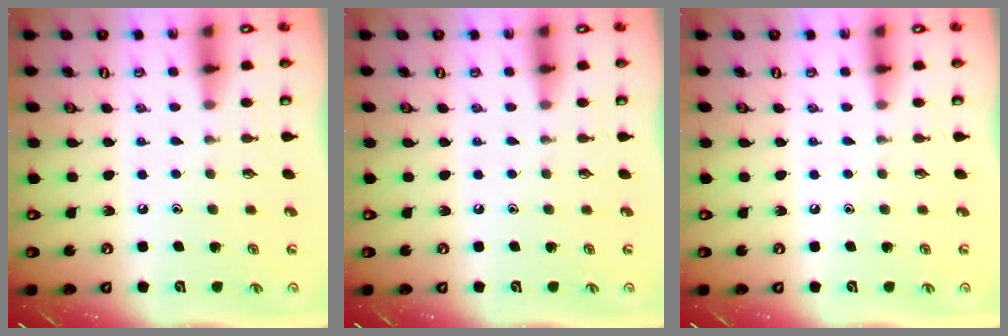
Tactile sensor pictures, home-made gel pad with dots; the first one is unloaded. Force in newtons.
{"total": 0.0}
{"total": 0.0}